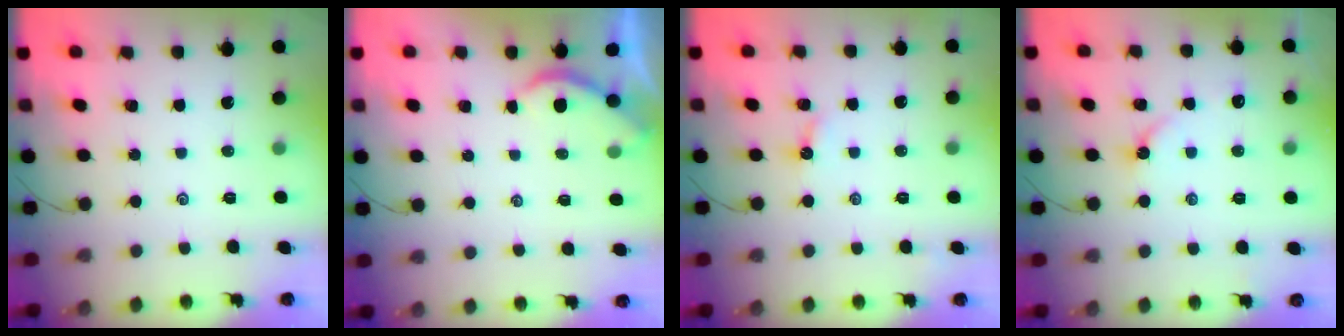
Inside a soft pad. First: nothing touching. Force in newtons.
{"total": 2.0, "press": 2.0, "slide": 0.1}
{"total": 4.6, "press": 4.5, "slide": 0.7}
{"total": 2.9, "press": 2.9, "slide": 0.5}